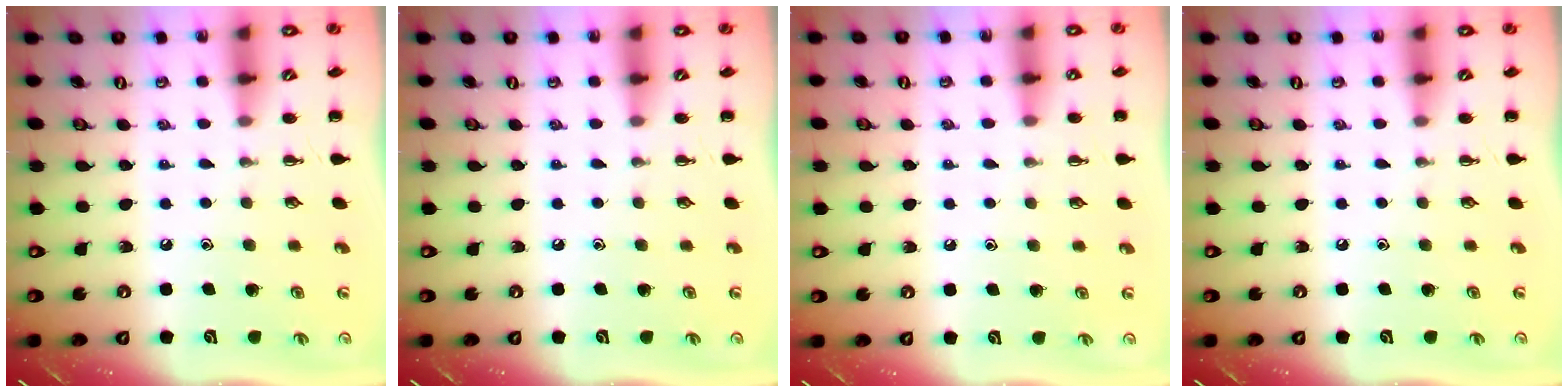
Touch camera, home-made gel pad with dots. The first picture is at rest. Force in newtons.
{"total": 0.0}
{"total": 3.7, "press": 3.4, "slide": 1.3}
{"total": 0.0}